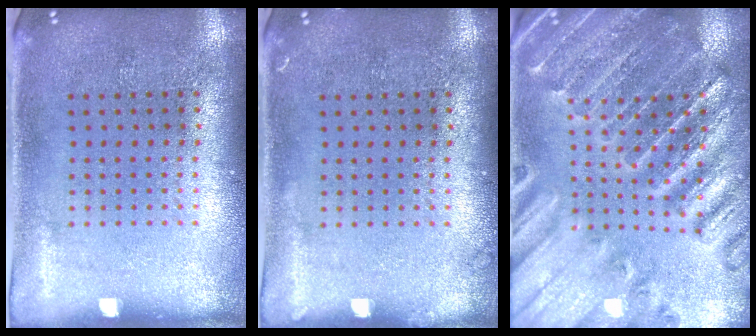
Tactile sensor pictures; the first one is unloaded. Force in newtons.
{"total": 0.5, "press": 0.5, "slide": 0.1}
{"total": 2.8, "press": 2.8, "slide": 0.4}